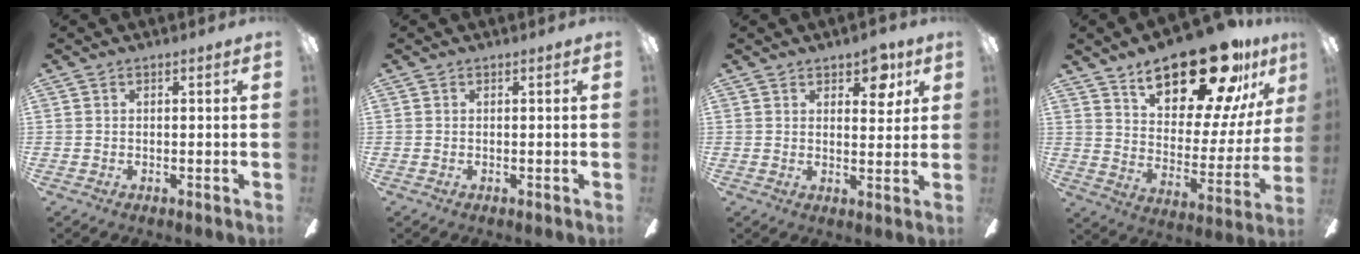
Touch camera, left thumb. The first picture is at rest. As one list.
[{"total": 0.0}, {"total": 6.5, "force": [4.0, 3.4, 3.8], "torque": [-0.035, -0.013, 0.066]}, {"total": 24.2, "force": [16.9, 9.0, 14.7], "torque": [-0.217, -0.106, 0.283]}]